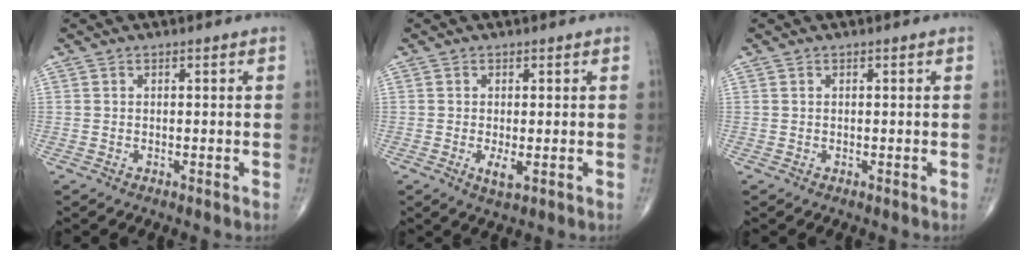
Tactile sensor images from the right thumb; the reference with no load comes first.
{"total": 2.7, "force": [-0.6, 0.9, 2.5], "torque": [-0.048, -0.008, -0.009]}
{"total": 0.0}